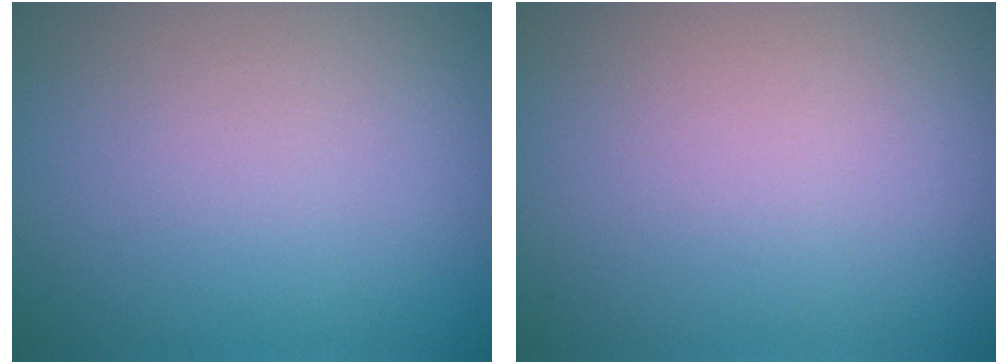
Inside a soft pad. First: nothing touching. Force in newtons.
{"total": 0.0}